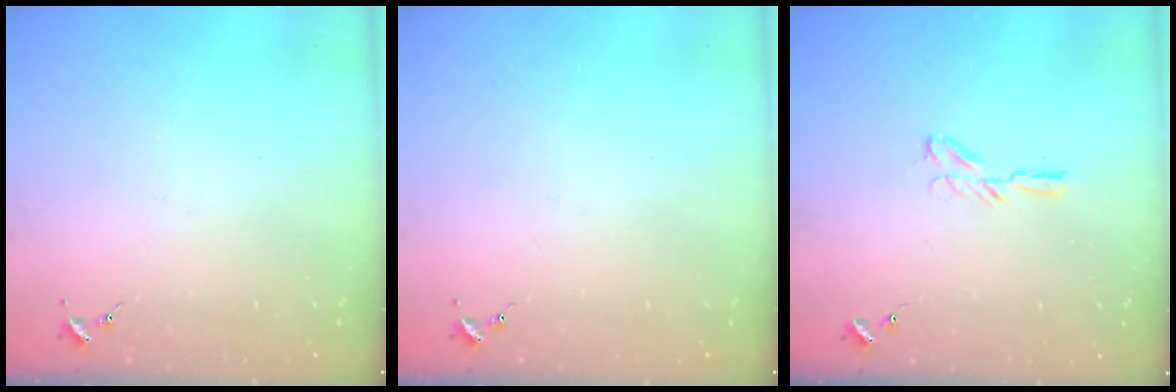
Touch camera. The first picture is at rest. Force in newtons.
{"total": 0.0}
{"total": 4.4, "press": 4.3, "slide": 0.4}